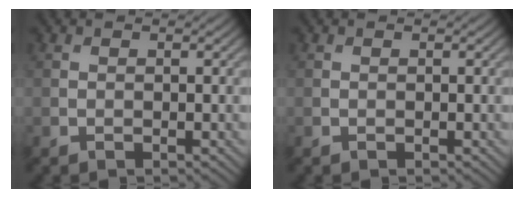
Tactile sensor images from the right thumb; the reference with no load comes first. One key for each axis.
{"total": 0.0}